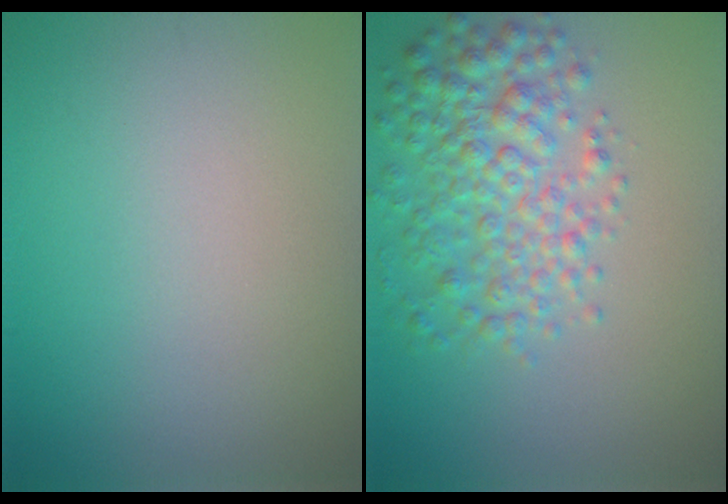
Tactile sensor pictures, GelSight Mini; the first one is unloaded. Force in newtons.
{"total": 5.2, "press": 5.2, "slide": 0.1}